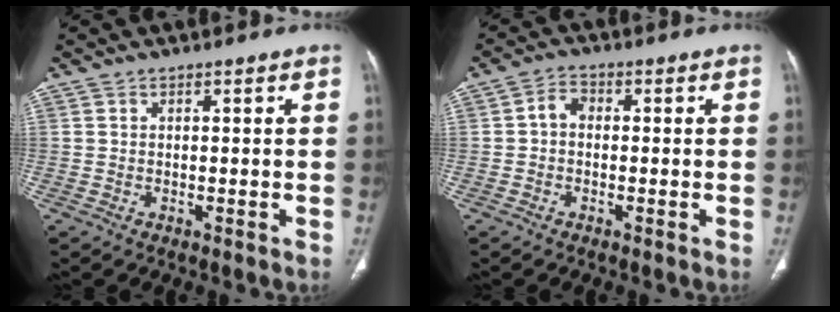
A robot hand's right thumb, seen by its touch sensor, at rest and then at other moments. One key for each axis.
{"total": 3.1, "fx": -0.2, "fy": 2.3, "fz": 2.0, "tx": -0.028, "ty": 0.012, "tz": -0.013}